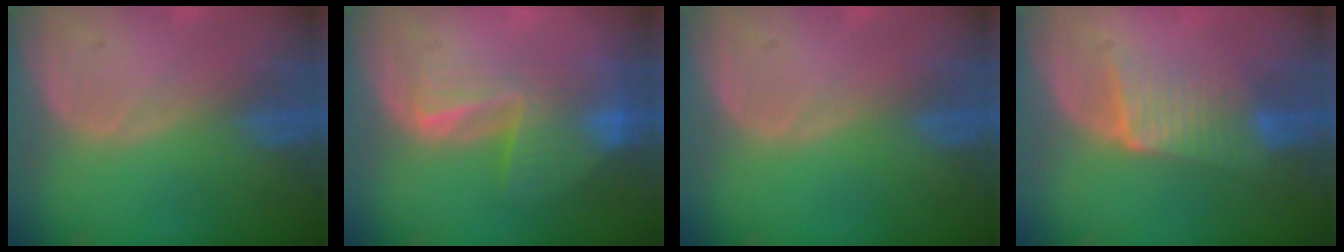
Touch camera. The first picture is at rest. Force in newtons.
{"total": 8.1, "press": 7.0, "slide": 4.0}
{"total": 0.0}
{"total": 5.8, "press": 5.5, "slide": 1.7}